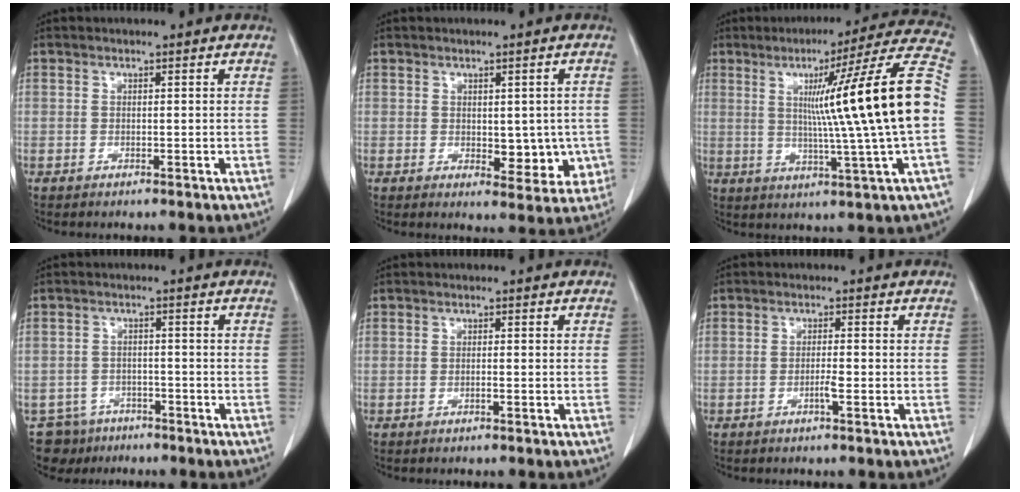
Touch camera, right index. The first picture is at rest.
{"total": 6.1, "force": [-0.5, 3.5, 4.9], "torque": [-0.040, -0.005, 0.003]}
{"total": 19.9, "force": [1.4, -2.4, 19.7], "torque": [-0.276, 0.008, 0.008]}
{"total": 5.5, "force": [-3.9, 3.9, -0.4], "torque": [0.015, 0.009, -0.061]}
{"total": 0.6, "force": [-0.2, -0.1, 0.5], "torque": [-0.009, 0.001, -0.004]}
{"total": 1.8, "force": [-0.7, -0.1, 1.6], "torque": [-0.031, -0.001, -0.015]}